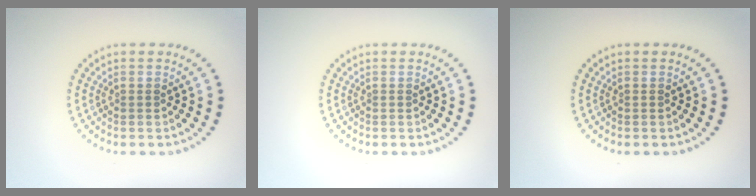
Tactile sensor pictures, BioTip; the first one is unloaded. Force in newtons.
{"total": 0.0}
{"total": 0.0}